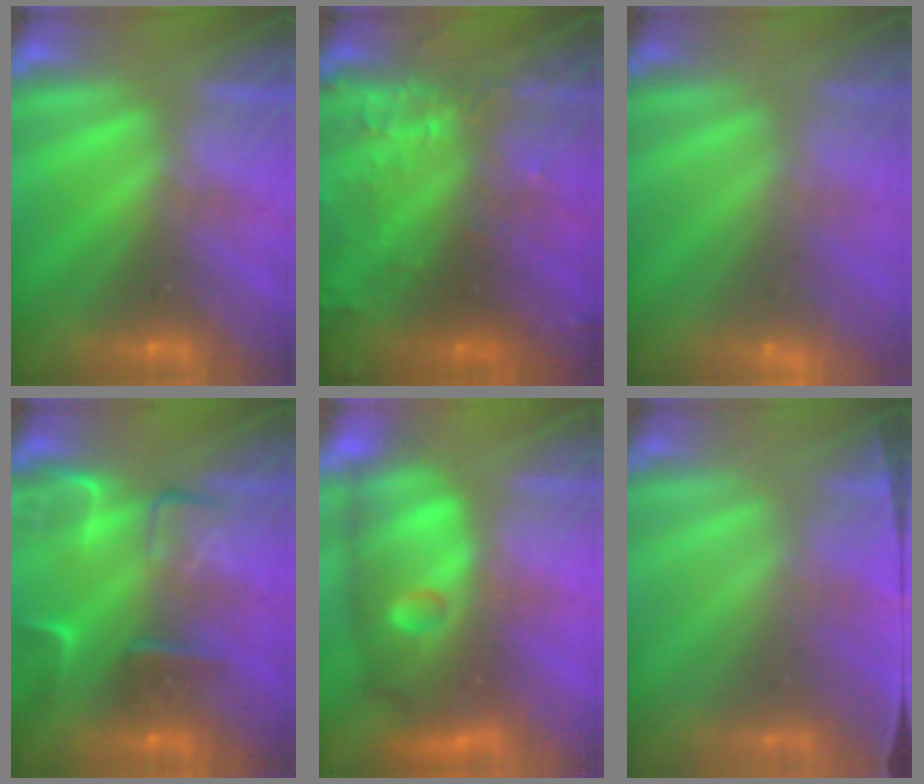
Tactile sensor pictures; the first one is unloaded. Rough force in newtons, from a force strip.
{"total": 8.6}
{"total": 2.9}
{"total": 9.4}
{"total": 7.8}
{"total": 1.6}